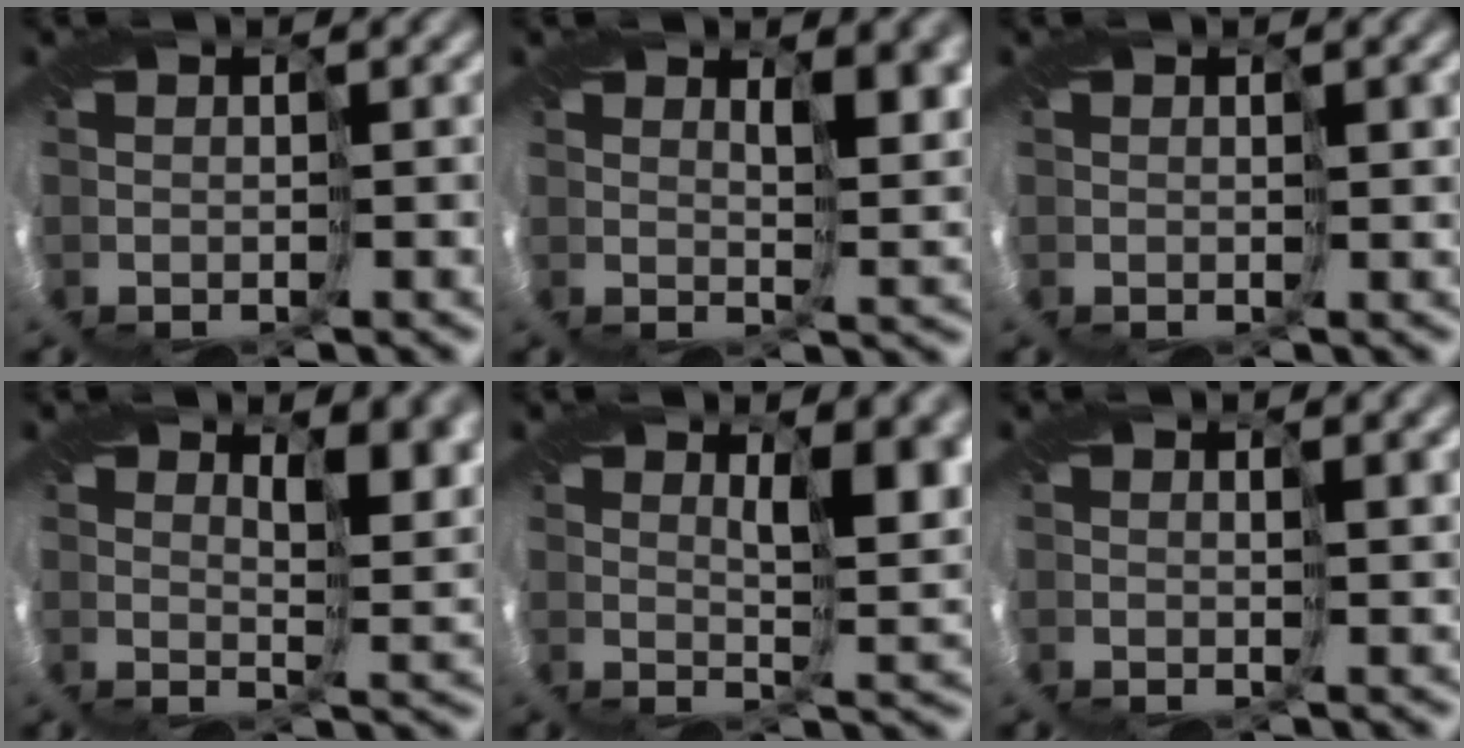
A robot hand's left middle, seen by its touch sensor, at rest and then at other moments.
{"total": 3.8, "force": [2.4, 1.0, 2.7], "torque": [-0.045, -0.003, 0.046]}
{"total": 0.8, "force": [0.6, 0.1, 0.5], "torque": [-0.008, 0.004, 0.010]}
{"total": 4.0, "force": [2.9, 1.2, 2.5], "torque": [-0.036, -0.003, 0.053]}
{"total": 4.4, "force": [2.4, 0.8, 3.5], "torque": [-0.059, 0.001, 0.040]}
{"total": 1.4, "force": [1.2, -0.3, 0.5], "torque": [-0.010, 0.005, 0.019]}